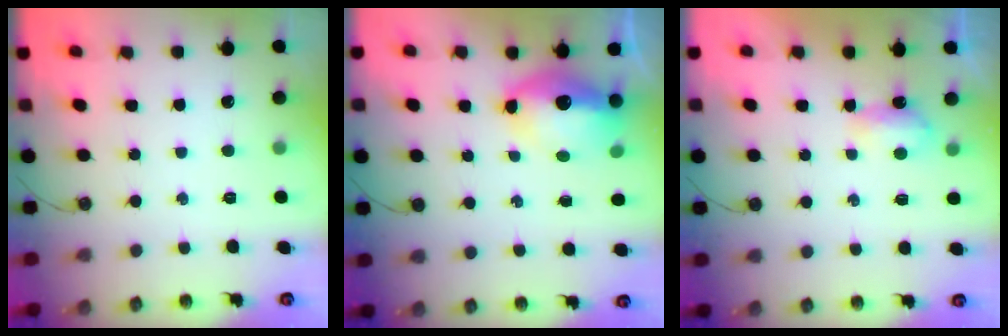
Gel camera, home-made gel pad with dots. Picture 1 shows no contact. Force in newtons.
{"total": 12.4, "press": 12.3, "slide": 1.2}
{"total": 3.8, "press": 3.8, "slide": 0.5}